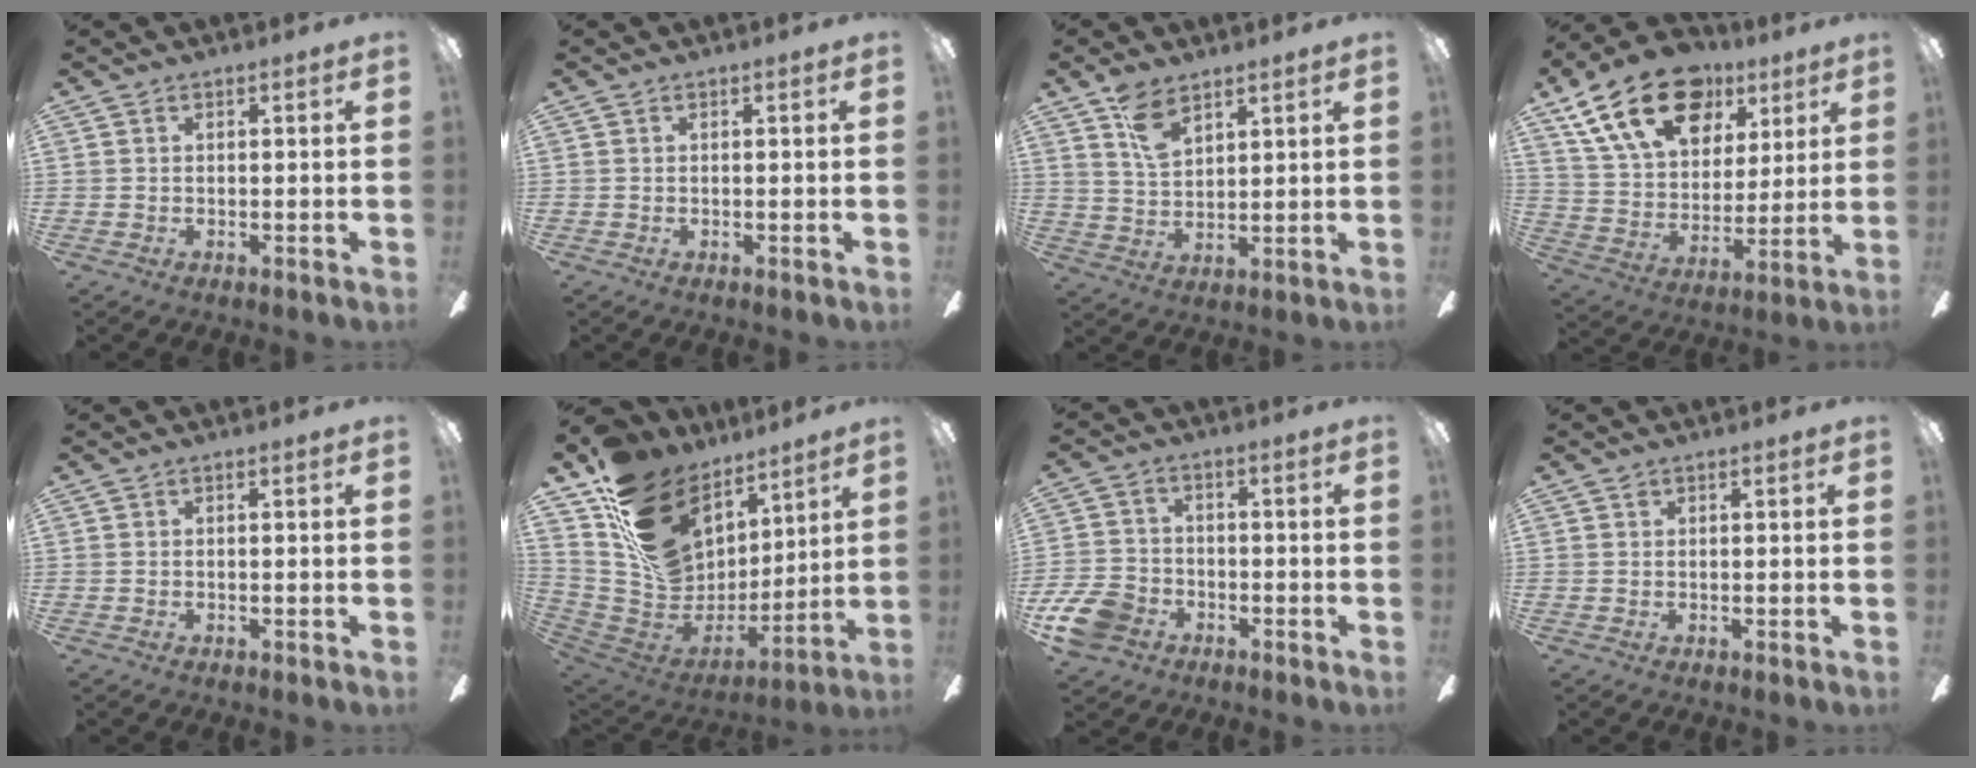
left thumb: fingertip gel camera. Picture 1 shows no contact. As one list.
[{"total": 0.0}, {"total": 7.7, "force": [5.3, 3.8, 4.1], "torque": [-0.079, -0.019, 0.098]}, {"total": 22.6, "force": [12.4, 14.1, 12.6], "torque": [-0.212, -0.050, 0.223]}, {"total": 0.0}, {"total": 20.6, "force": [10.9, 14.9, 9.2], "torque": [-0.174, -0.052, 0.222]}, {"total": 9.6, "force": [-5.0, 6.8, 4.4], "torque": [-0.106, 0.036, -0.094]}, {"total": 0.6, "force": [0.4, 0.4, 0.2], "torque": [-0.005, 0.003, 0.007]}]